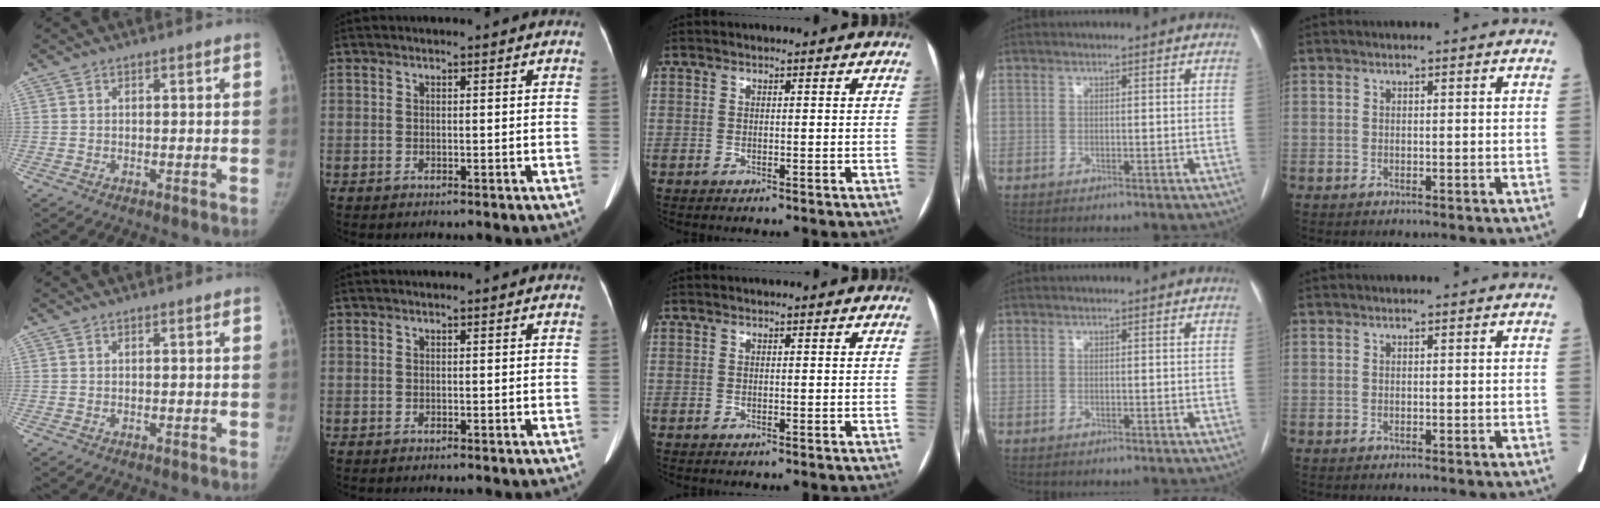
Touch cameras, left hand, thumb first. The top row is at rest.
{}